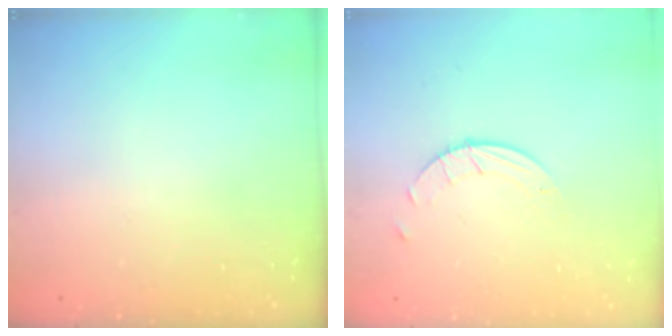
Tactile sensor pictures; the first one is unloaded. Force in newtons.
{"total": 4.0, "press": 4.0, "slide": 0.4}